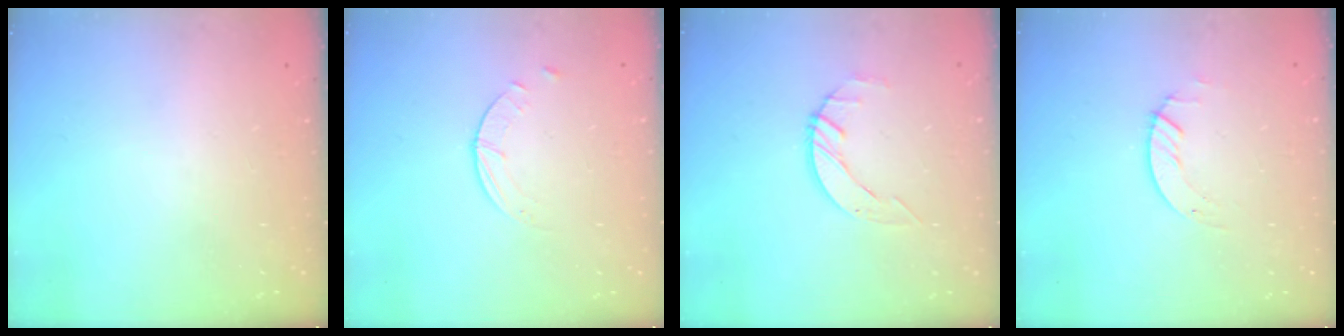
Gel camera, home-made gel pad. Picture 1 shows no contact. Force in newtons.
{"total": 0.9, "press": 0.9, "slide": 0.1}
{"total": 3.3, "press": 3.2, "slide": 0.4}
{"total": 1.3, "press": 1.2, "slide": 0.1}